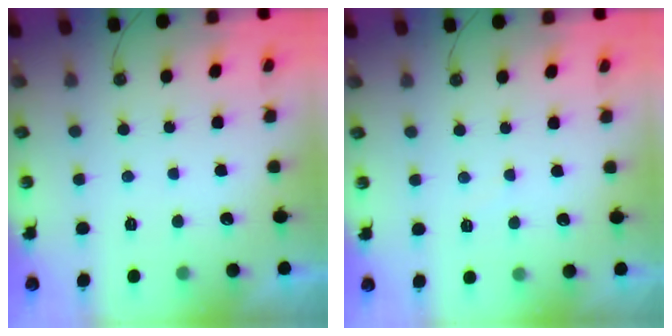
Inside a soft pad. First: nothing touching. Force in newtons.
{"total": 2.7, "press": 2.6, "slide": 0.4}